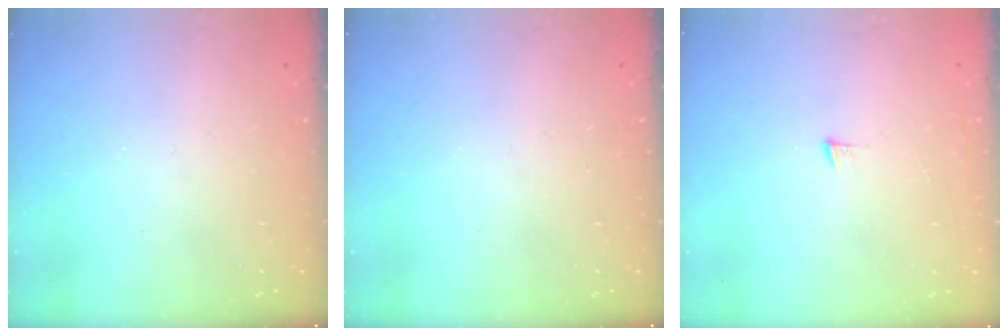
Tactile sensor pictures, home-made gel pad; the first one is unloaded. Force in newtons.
{"total": 0.0}
{"total": 3.2, "press": 3.2, "slide": 0.4}